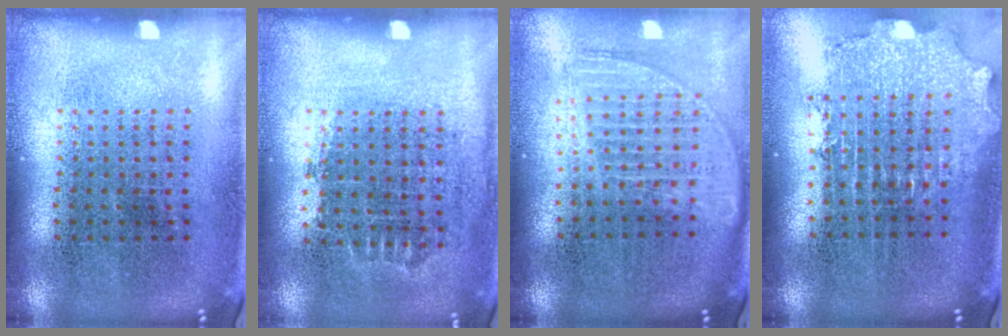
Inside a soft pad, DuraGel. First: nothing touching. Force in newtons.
{"total": 0.8, "press": 0.8, "slide": 0.3}
{"total": 1.8, "press": 1.5, "slide": 0.9}
{"total": 2.1, "press": 1.6, "slide": 1.4}